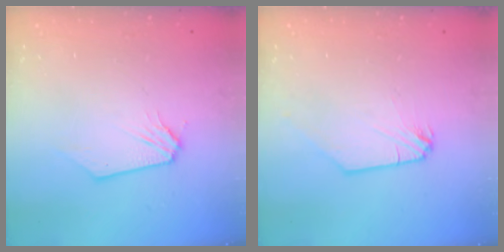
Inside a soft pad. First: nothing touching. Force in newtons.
{"total": 0.0}